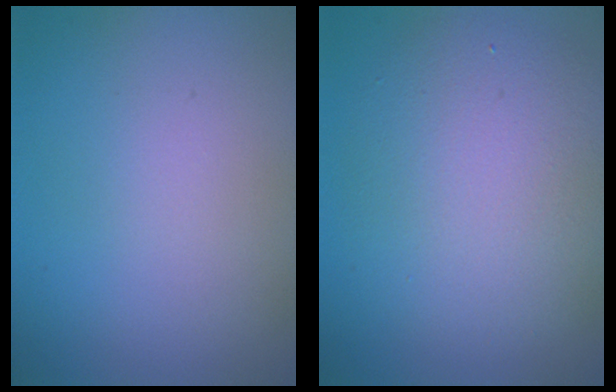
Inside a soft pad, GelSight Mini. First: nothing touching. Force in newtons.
{"total": 6.2, "press": 6.2, "slide": 0.3}